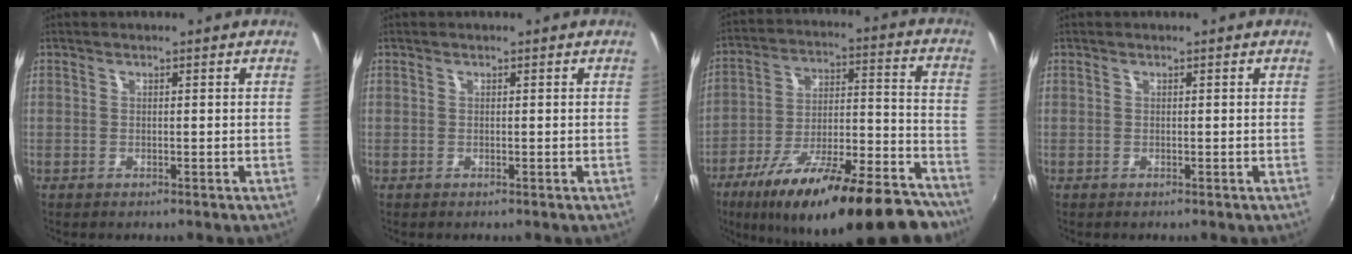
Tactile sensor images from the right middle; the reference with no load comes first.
{"total": 0.0}
{"total": 27.9, "force": [-21.0, 7.4, 16.9], "torque": [-0.267, -0.031, -0.303]}
{"total": 0.0}